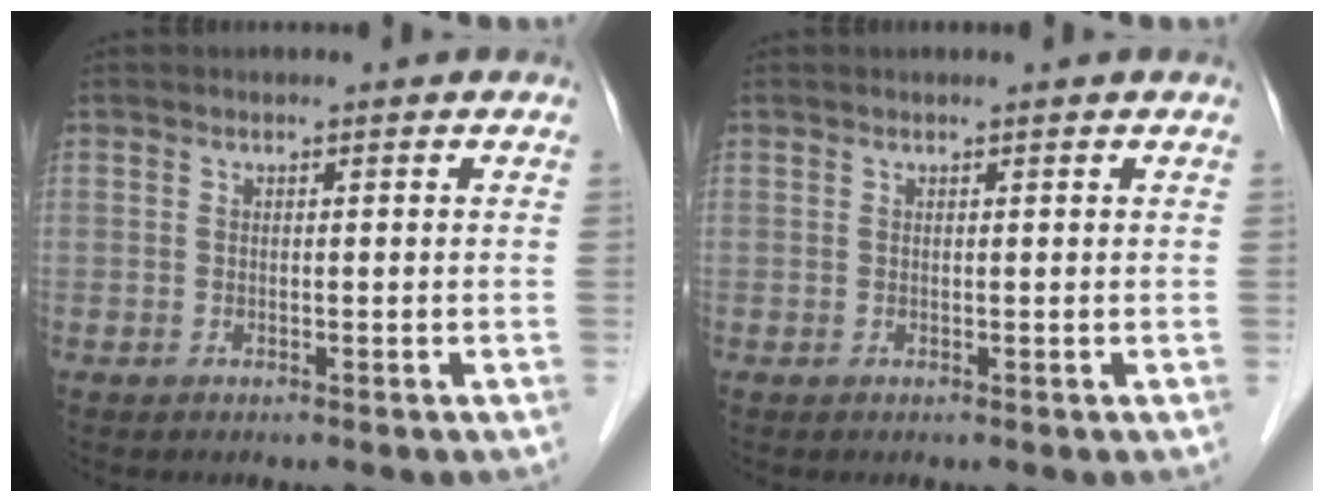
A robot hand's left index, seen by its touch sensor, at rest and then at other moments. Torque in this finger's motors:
{"motor_torque": [0.26, -0.19, 0.00, 0.01]}